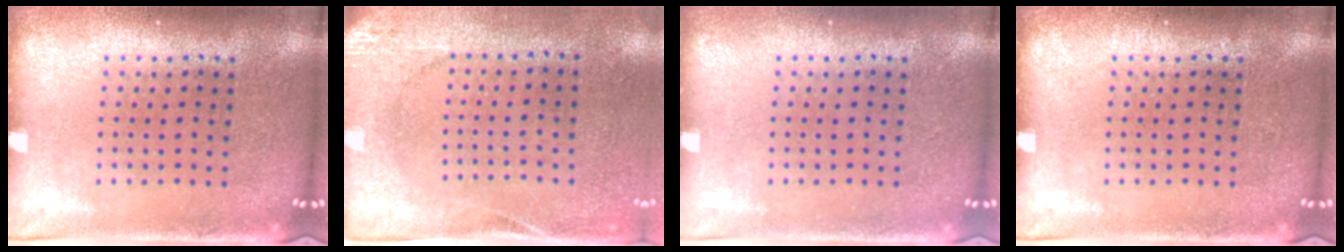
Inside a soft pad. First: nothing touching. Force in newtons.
{"total": 2.7, "press": 2.1, "slide": 1.7}
{"total": 0.0}
{"total": 0.0}